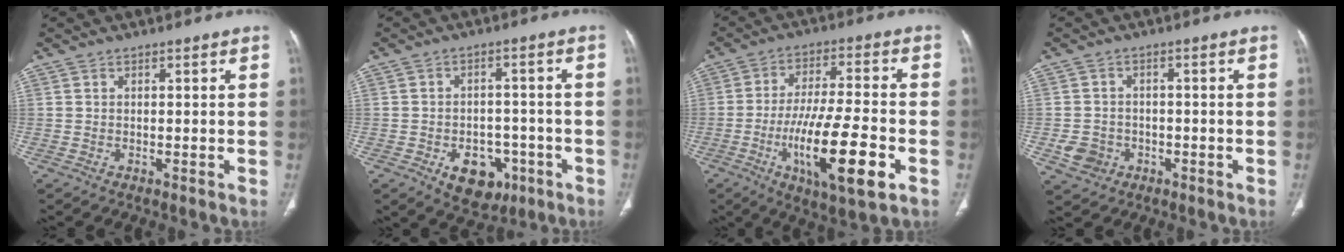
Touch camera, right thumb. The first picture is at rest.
{"total": 9.3, "force": [-4.1, 6.5, 5.3], "torque": [-0.043, 0.025, -0.047]}
{"total": 17.7, "force": [-5.8, 4.7, 16.0], "torque": [-0.281, 0.009, -0.090]}
{"total": 4.7, "force": [-1.7, 4.1, 1.6], "torque": [-0.019, 0.012, -0.023]}